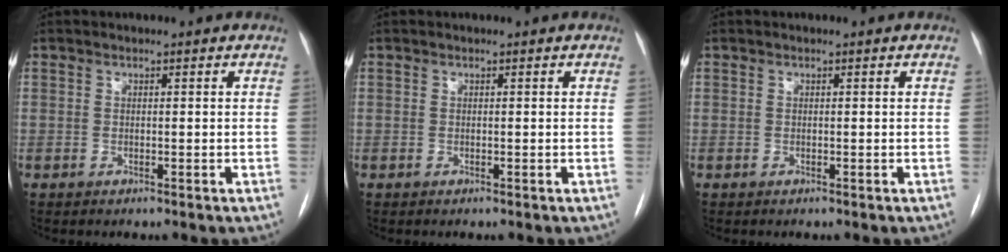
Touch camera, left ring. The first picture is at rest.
{"total": 0.0}
{"total": 0.0}